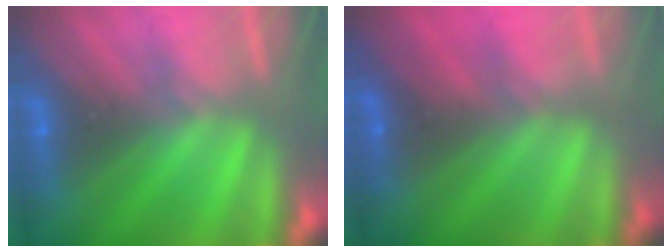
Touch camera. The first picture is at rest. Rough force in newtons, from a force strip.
{"total": 2.0}